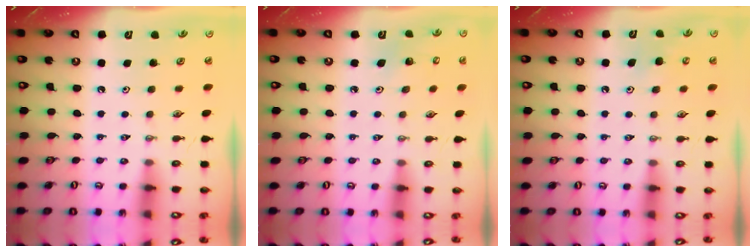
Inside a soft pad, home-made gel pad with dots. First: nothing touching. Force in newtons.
{"total": 3.0, "press": 2.6, "slide": 1.5}
{"total": 6.3, "press": 6.2, "slide": 0.6}